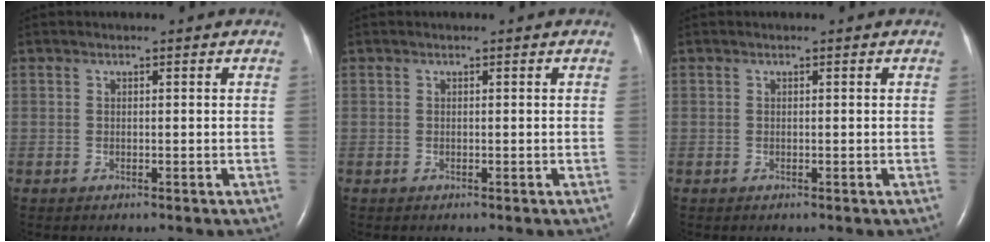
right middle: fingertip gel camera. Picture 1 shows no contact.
{"total": 0.0}
{"total": 0.0}